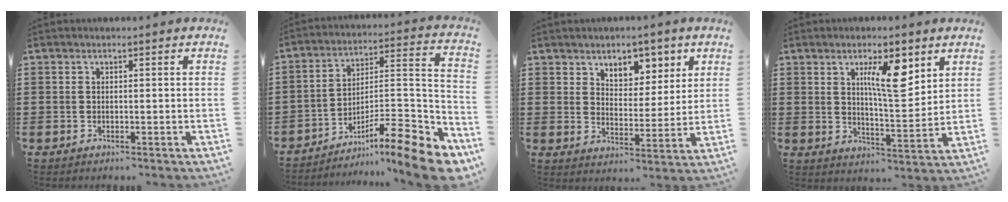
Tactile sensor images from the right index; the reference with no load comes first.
{"total": 12.3, "force": [-8.7, 2.1, 8.3], "torque": [-0.107, 0.019, -0.164]}
{"total": 5.6, "force": [3.9, 3.6, 1.7], "torque": [-0.042, -0.010, 0.066]}
{"total": 8.6, "force": [4.3, 2.5, 7.0], "torque": [-0.114, -0.008, 0.066]}